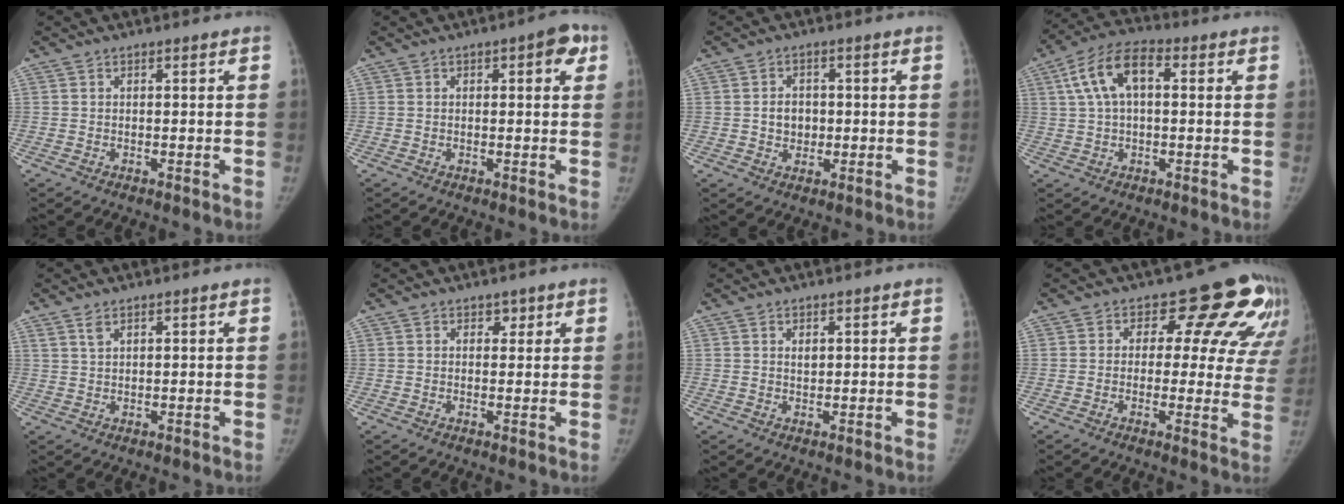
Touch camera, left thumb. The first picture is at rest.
{"total": 4.0, "force": [1.5, 1.8, 3.3], "torque": [-0.021, 0.000, 0.007]}
{"total": 3.9, "force": [-0.2, 3.2, 2.1], "torque": [-0.014, 0.001, -0.004]}
{"total": 10.5, "force": [2.5, 5.6, 8.5], "torque": [-0.160, 0.028, 0.037]}
{"total": 1.8, "force": [1.3, 0.7, 1.0], "torque": [-0.016, -0.002, 0.029]}
{"total": 1.5, "force": [0.9, 1.1, 0.4], "torque": [0.011, -0.005, 0.011]}
{"total": 1.3, "force": [0.7, 0.9, 0.7], "torque": [0.001, -0.005, 0.012]}
{"total": 14.4, "force": [8.7, 8.8, 7.4], "torque": [-0.023, -0.026, 0.070]}